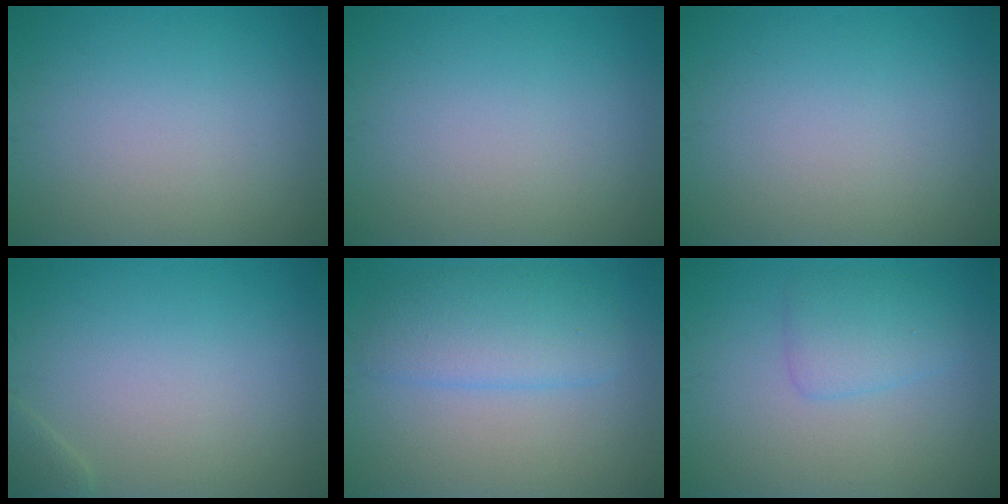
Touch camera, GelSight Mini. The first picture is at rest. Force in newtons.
{"total": 0.0}
{"total": 0.0}
{"total": 1.1, "press": 1.1, "slide": 0.1}
{"total": 4.0, "press": 4.0, "slide": 0.4}
{"total": 2.5, "press": 2.5, "slide": 0.2}